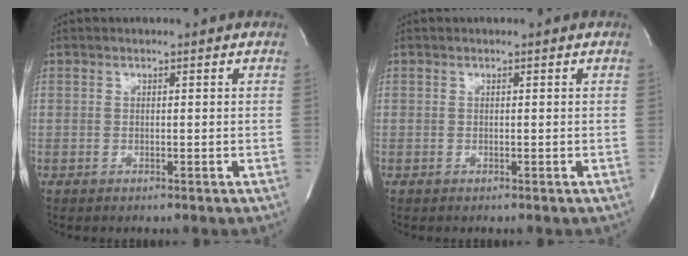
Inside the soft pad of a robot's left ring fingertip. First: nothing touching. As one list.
[{"total": 0.0}]